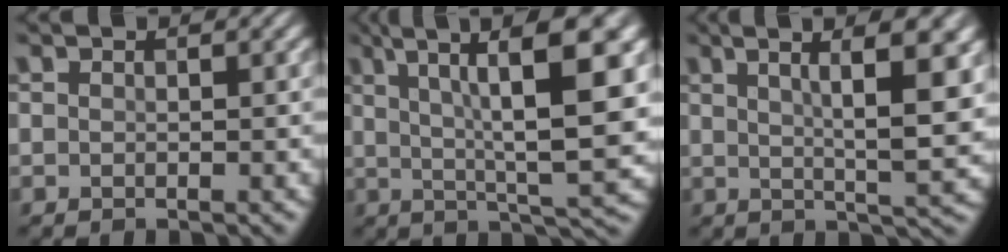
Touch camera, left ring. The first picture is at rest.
{"total": 12.2, "force": [4.1, 3.0, 11.1], "torque": [-0.161, 0.015, 0.064]}
{"total": 9.8, "force": [3.3, 2.6, 8.8], "torque": [-0.101, 0.019, 0.044]}